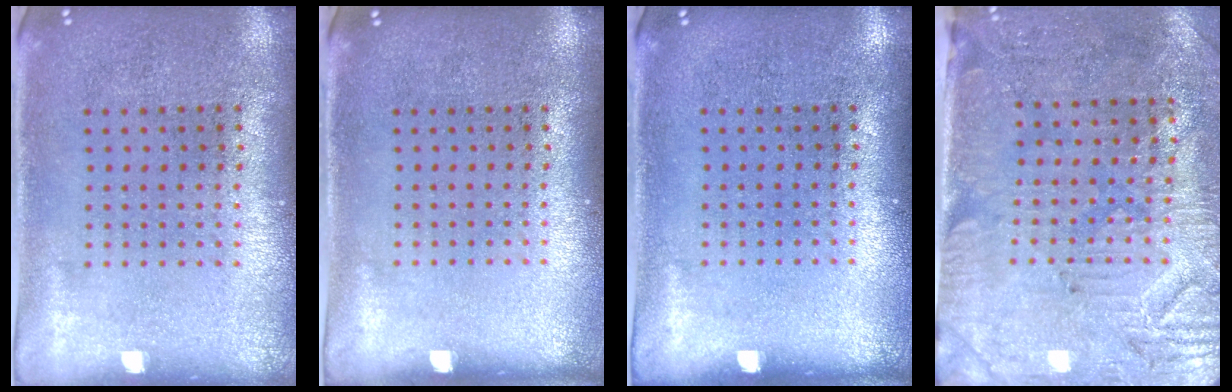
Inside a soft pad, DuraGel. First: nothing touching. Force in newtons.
{"total": 0.0}
{"total": 0.0}
{"total": 3.1, "press": 2.8, "slide": 1.4}